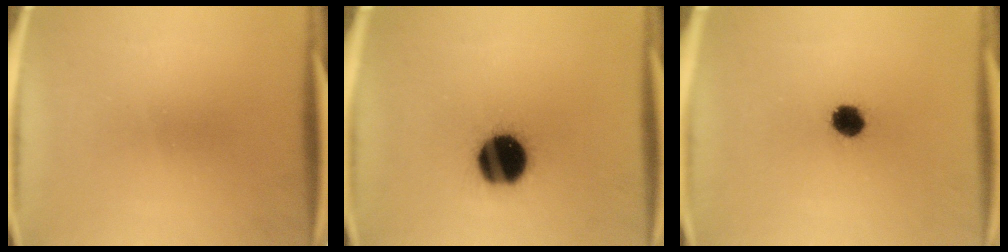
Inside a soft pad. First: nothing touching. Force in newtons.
{"total": 18.4}
{"total": 5.8}